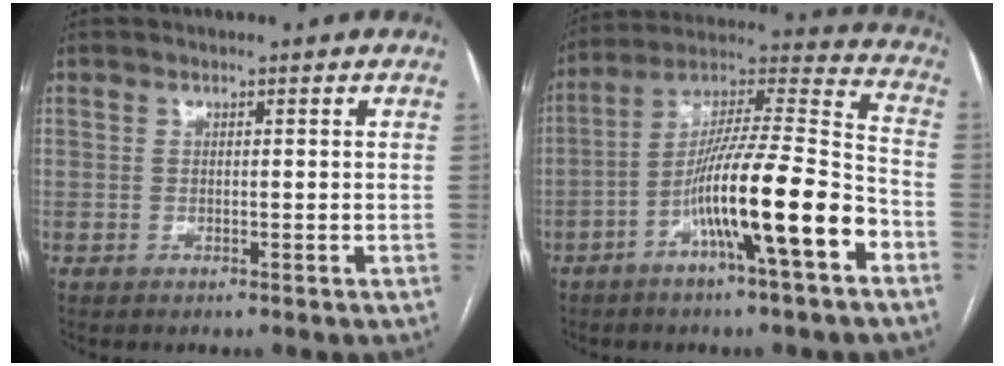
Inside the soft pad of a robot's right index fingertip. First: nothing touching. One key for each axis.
{"total": 17.8, "fx": -7.4, "fy": 0.9, "fz": 16.2, "tx": -0.280, "ty": 0.002, "tz": -0.127}